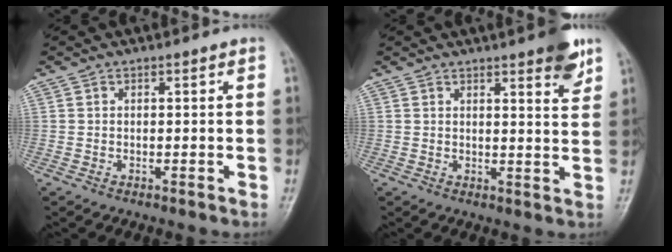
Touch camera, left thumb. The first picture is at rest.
{"total": 6.1, "force": [4.0, 1.2, 4.5], "torque": [-0.047, -0.022, 0.048]}